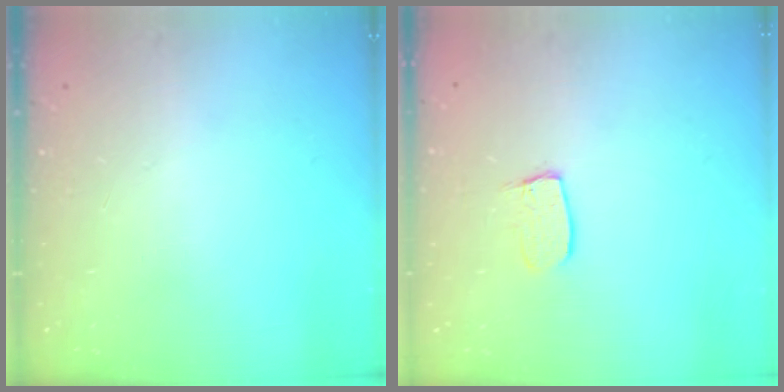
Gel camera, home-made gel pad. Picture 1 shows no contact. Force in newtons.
{"total": 6.8, "press": 6.8, "slide": 0.3}